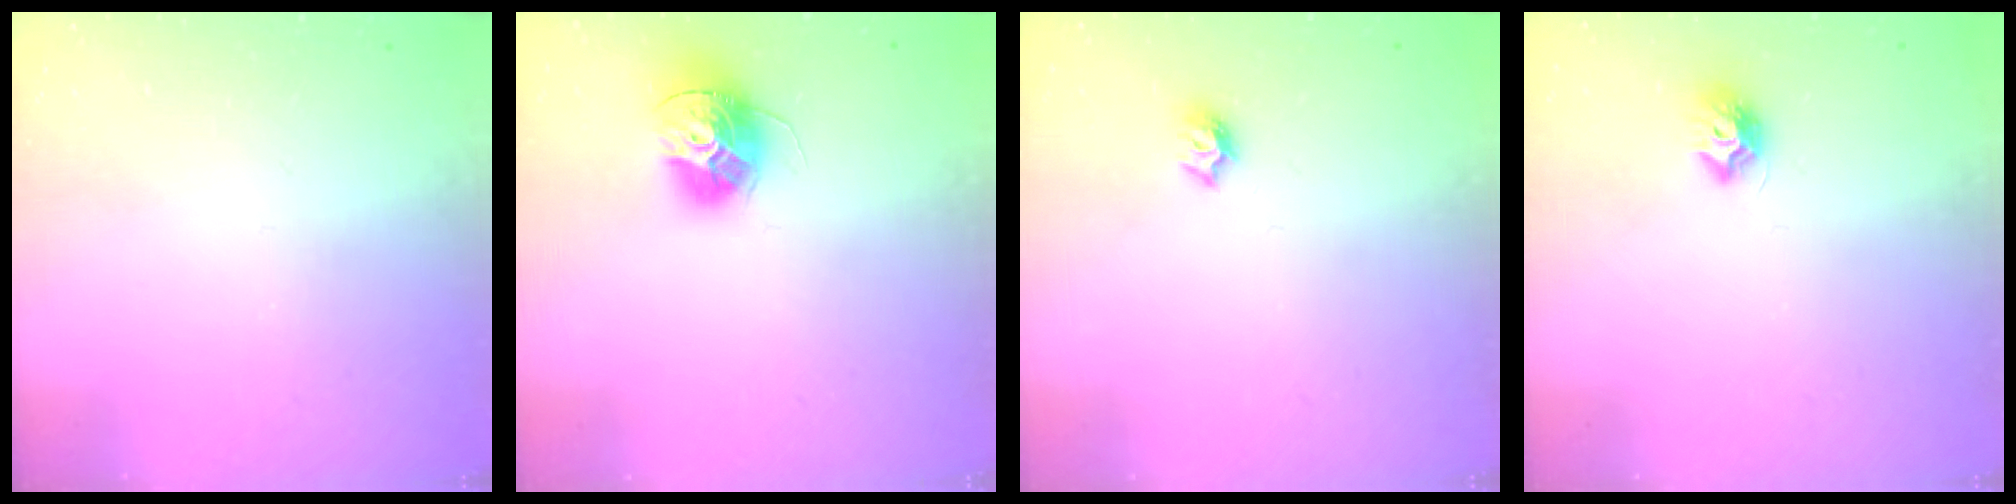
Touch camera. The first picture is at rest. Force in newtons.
{"total": 13.1, "press": 13.1, "slide": 0.7}
{"total": 5.7, "press": 5.6, "slide": 0.8}
{"total": 7.4, "press": 7.4, "slide": 0.2}